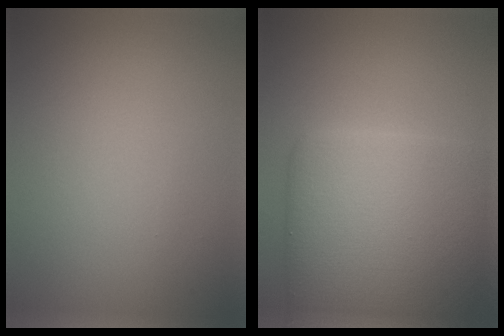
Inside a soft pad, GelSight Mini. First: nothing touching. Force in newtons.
{"total": 10.0, "press": 10.0, "slide": 0.1}